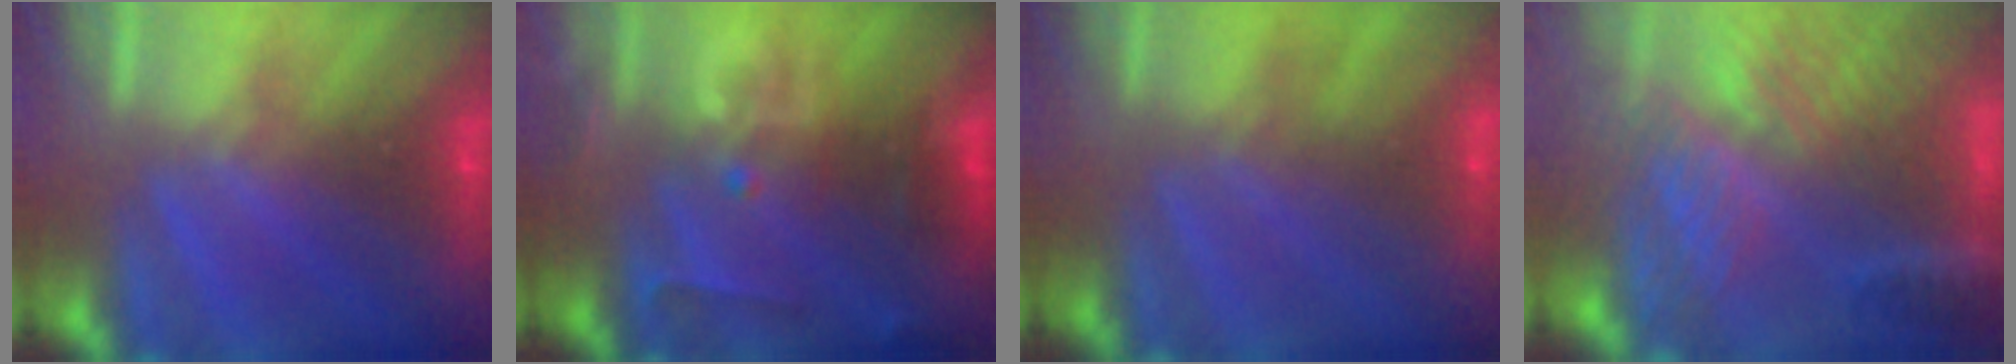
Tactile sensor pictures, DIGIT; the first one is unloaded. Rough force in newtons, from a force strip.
{"total": 2.9}
{"total": 1.9}
{"total": 9.7}